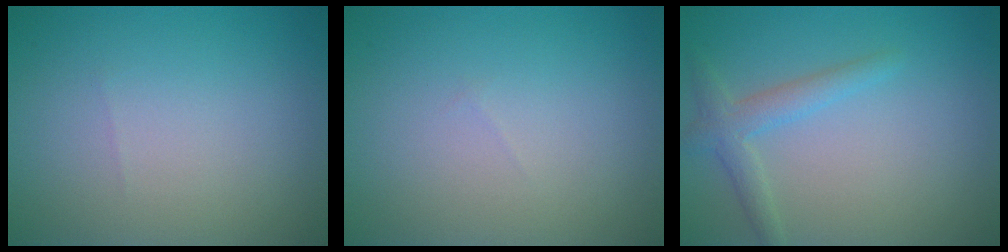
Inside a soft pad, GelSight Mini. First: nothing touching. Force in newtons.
{"total": 0.0}
{"total": 2.3, "press": 2.3, "slide": 0.2}